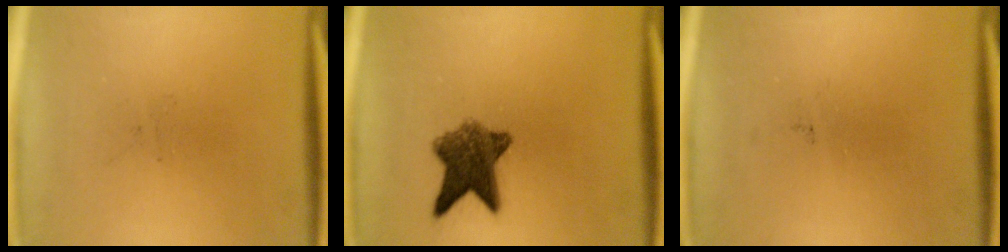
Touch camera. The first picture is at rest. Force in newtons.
{"total": 7.8}
{"total": 0.0}